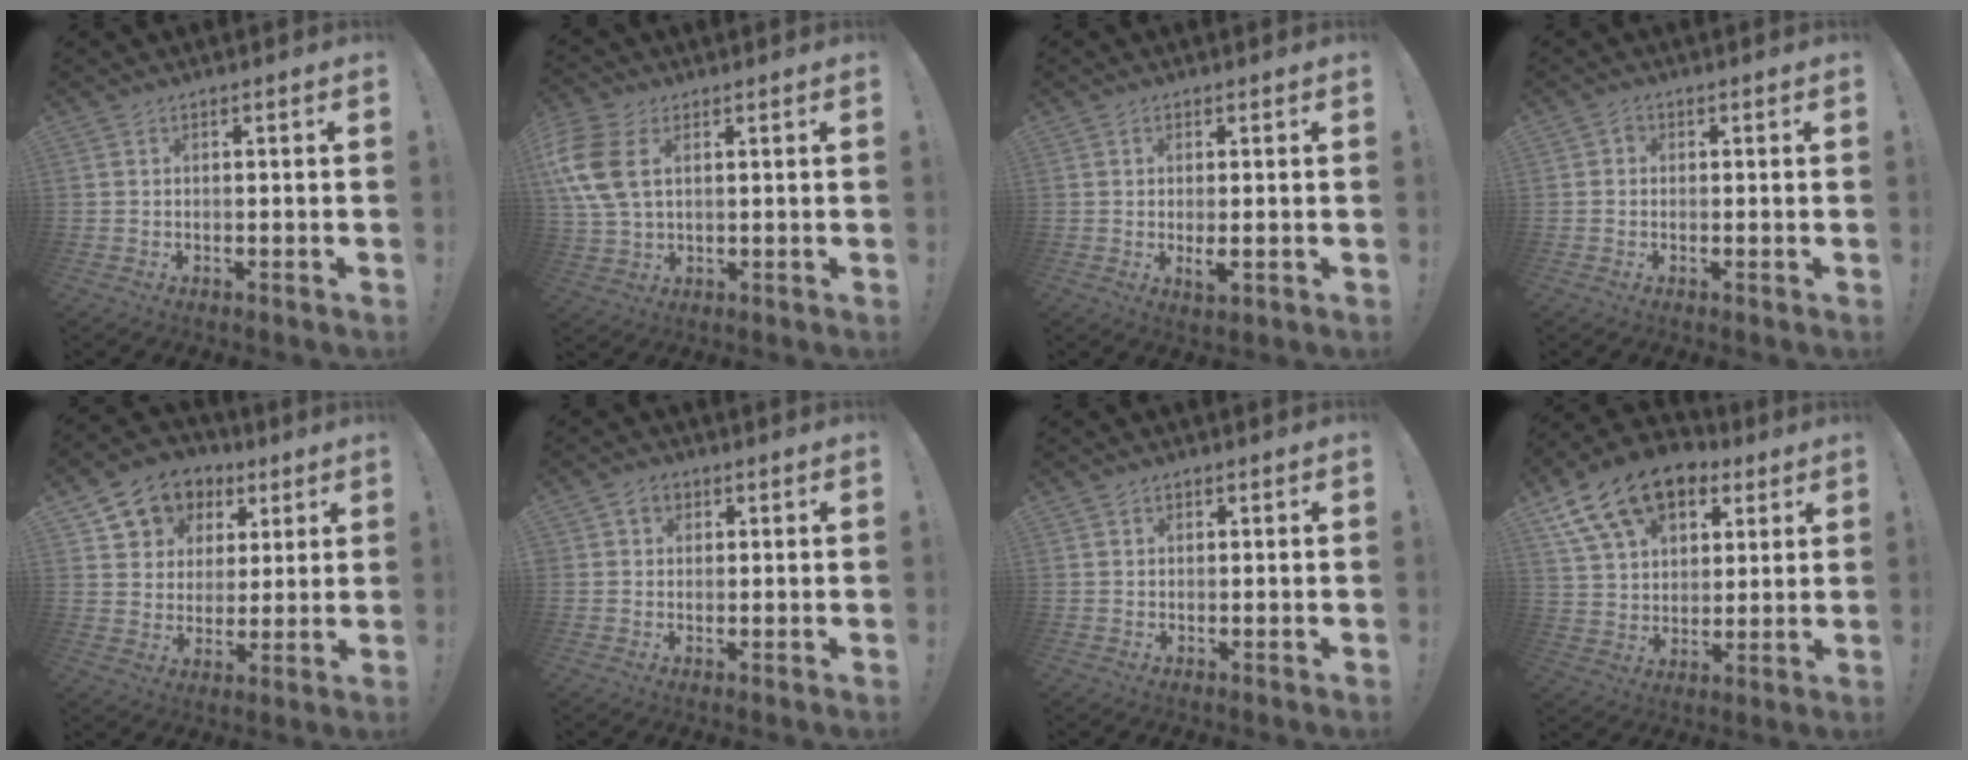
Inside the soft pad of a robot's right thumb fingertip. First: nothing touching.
{"total": 12.0, "force": [3.7, 7.5, 8.7], "torque": [-0.187, -0.005, 0.072]}
{"total": 3.5, "force": [-0.2, 0.9, 3.4], "torque": [-0.062, -0.011, -0.004]}
{"total": 1.5, "force": [-0.4, 1.3, 0.6], "torque": [-0.011, 0.005, -0.008]}
{"total": 10.3, "force": [5.1, 8.6, 2.5], "torque": [-0.036, -0.032, 0.103]}
{"total": 3.6, "force": [1.6, 3.0, 1.1], "torque": [-0.013, -0.003, 0.029]}
{"total": 1.2, "force": [0.6, 1.0, 0.2], "torque": [0.011, -0.005, 0.009]}
{"total": 17.9, "force": [9.9, 11.3, 9.7], "torque": [-0.156, -0.050, 0.182]}